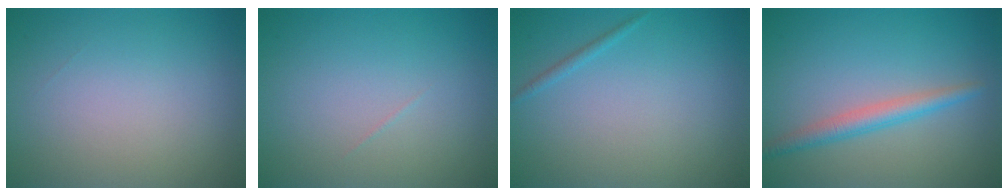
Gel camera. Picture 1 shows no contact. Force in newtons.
{"total": 0.0}
{"total": 0.6, "press": 0.6, "slide": 0.1}
{"total": 2.5, "press": 2.5, "slide": 0.0}